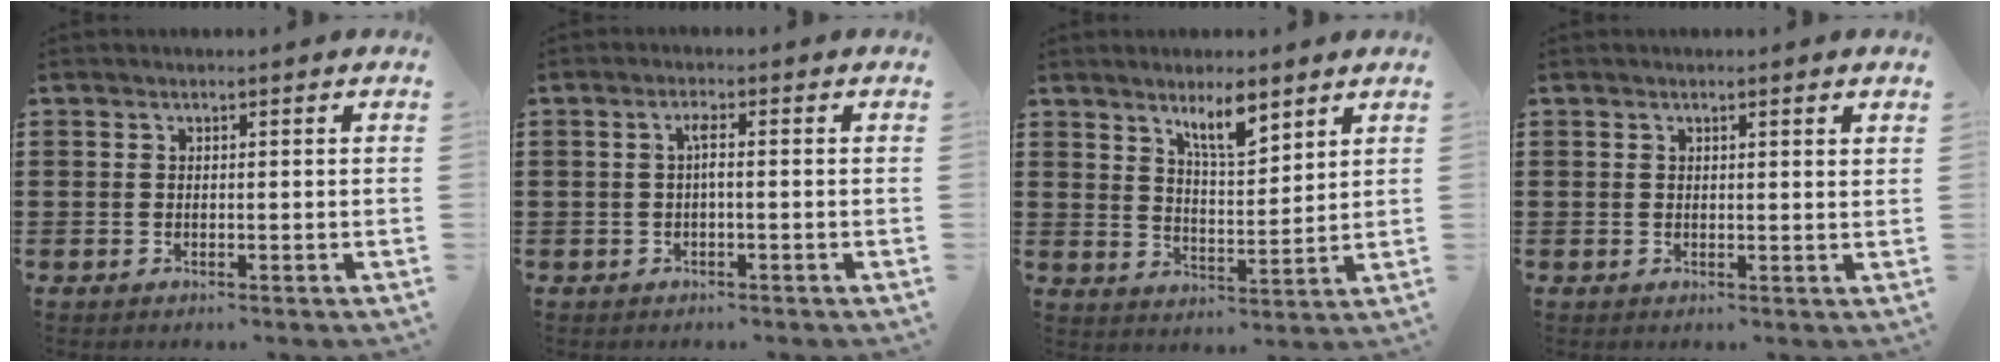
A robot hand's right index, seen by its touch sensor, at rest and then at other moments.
{"total": 1.8, "force": [-0.2, 0.2, 1.8], "torque": [-0.037, 0.001, -0.006]}
{"total": 6.3, "force": [4.6, 1.6, 4.0], "torque": [-0.074, -0.010, 0.077]}
{"total": 0.8, "force": [0.5, 0.0, 0.6], "torque": [-0.011, 0.000, 0.009]}